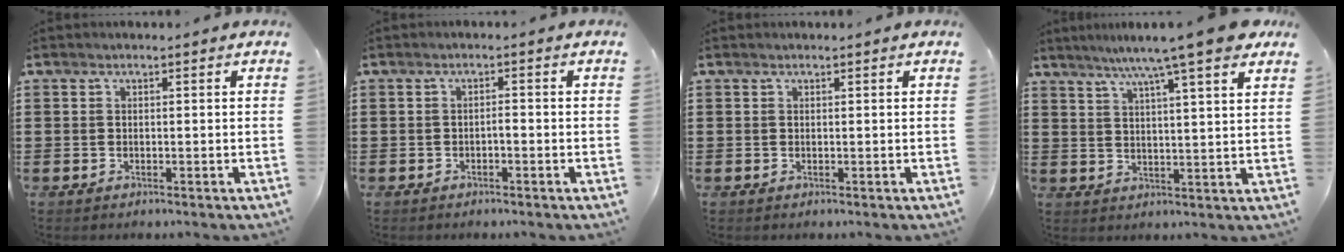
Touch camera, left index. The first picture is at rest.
{"total": 1.0, "force": [-0.7, 0.3, 0.8], "torque": [-0.018, -0.003, -0.013]}
{"total": 0.0}
{"total": 9.1, "force": [7.2, -0.1, 5.5], "torque": [-0.118, -0.021, 0.123]}